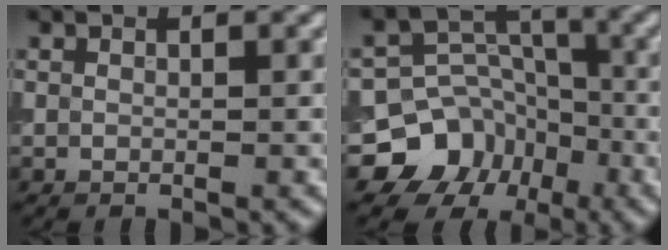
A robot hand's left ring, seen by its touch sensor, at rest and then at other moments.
{"total": 9.8, "force": [-5.3, 8.1, 1.7], "torque": [-0.017, 0.004, -0.114]}